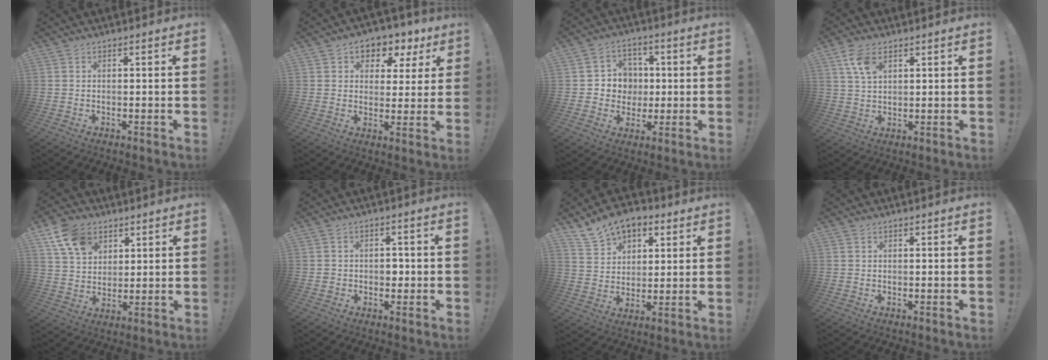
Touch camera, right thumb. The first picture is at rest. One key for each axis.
{"total": 5.8, "fx": 2.5, "fy": 4.8, "fz": 1.8, "tx": -0.011, "ty": -0.024, "tz": 0.046}
{"total": 8.1, "fx": -0.1, "fy": 8.0, "fz": 1.4, "tx": -0.021, "ty": 0.002, "tz": 0.005}
{"total": 6.7, "fx": 3.6, "fy": 3.4, "fz": 4.5, "tx": -0.079, "ty": -0.013, "tz": 0.067}
{"total": 12.2, "fx": 6.4, "fy": 8.6, "fz": 5.7, "tx": -0.097, "ty": -0.023, "tz": 0.127}
{"total": 3.2, "fx": -0.2, "fy": 2.9, "fz": 1.4, "tx": -0.014, "ty": 0.000, "tz": -0.008}
{"total": 11.2, "fx": 7.6, "fy": 7.3, "fz": 4.0, "tx": -0.064, "ty": -0.048, "tz": 0.147}
{"total": 0.0}